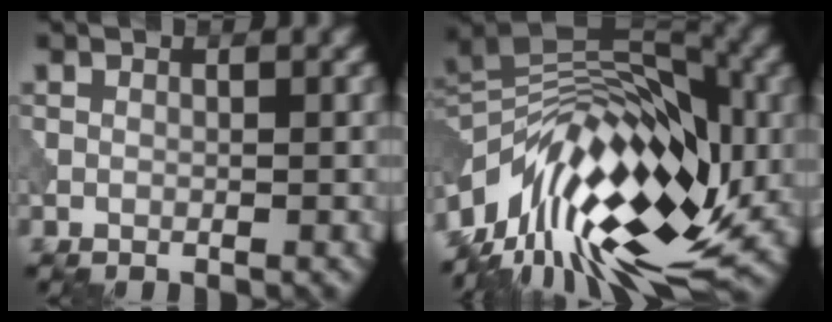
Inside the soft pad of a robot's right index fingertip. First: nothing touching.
{"total": 15.4, "force": [-4.8, 7.6, 12.5], "torque": [-0.206, 0.028, -0.107]}